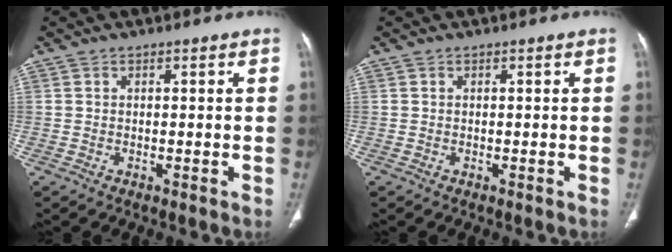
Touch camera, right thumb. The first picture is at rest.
{"total": 0.0}